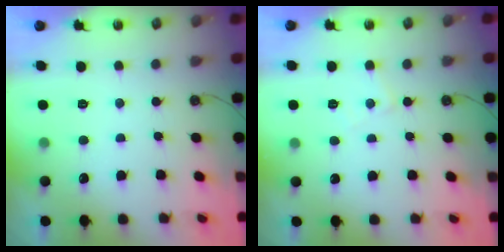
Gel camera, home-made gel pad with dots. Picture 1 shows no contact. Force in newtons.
{"total": 4.8, "press": 4.8, "slide": 0.7}